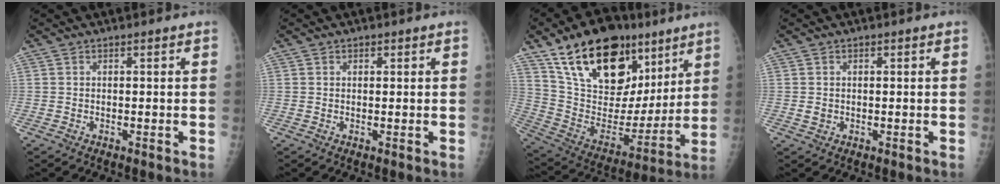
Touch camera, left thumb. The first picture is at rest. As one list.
[{"total": 0.9, "force": [0.4, 0.7, 0.4], "torque": [0.003, 0.000, 0.004]}, {"total": 26.6, "force": [15.3, 15.0, 15.7], "torque": [-0.222, -0.029, 0.270]}, {"total": 1.7, "force": [0.0, 1.5, 0.7], "torque": [-0.006, 0.002, 0.002]}]